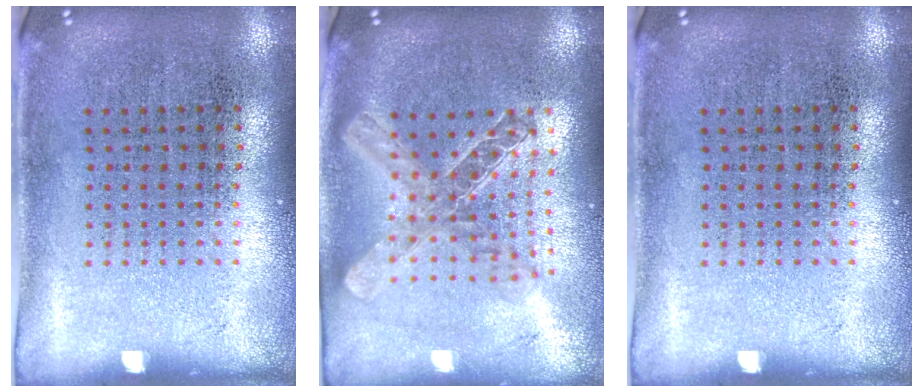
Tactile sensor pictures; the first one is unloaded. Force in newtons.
{"total": 2.0, "press": 1.7, "slide": 1.1}
{"total": 0.0}